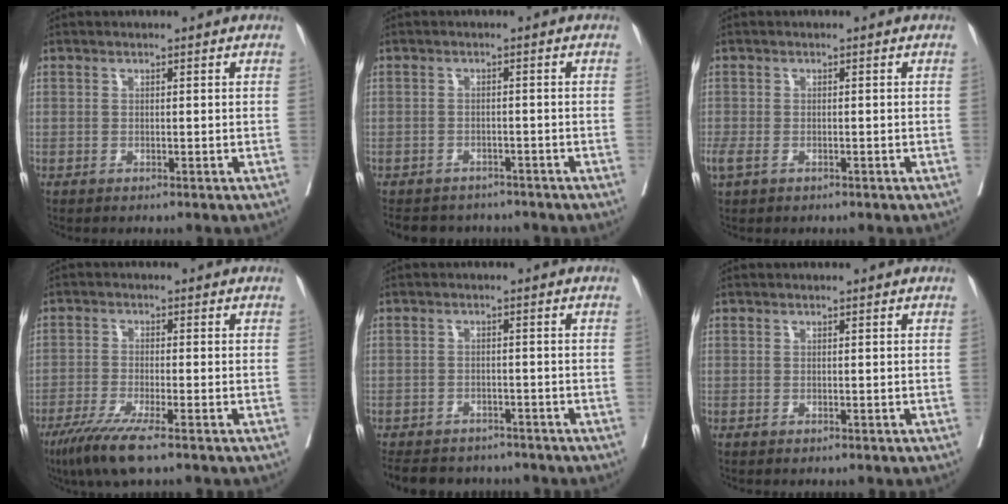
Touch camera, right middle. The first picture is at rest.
{"total": 7.7, "force": [-7.0, 3.1, 1.2], "torque": [-0.019, 0.001, -0.089]}
{"total": 2.1, "force": [-0.8, 1.2, 1.5], "torque": [-0.046, -0.006, -0.012]}
{"total": 7.0, "force": [-4.7, 0.1, 5.2], "torque": [-0.093, -0.019, -0.085]}
{"total": 10.7, "force": [-9.3, 4.4, 3.0], "torque": [-0.060, -0.001, -0.120]}
{"total": 0.0}